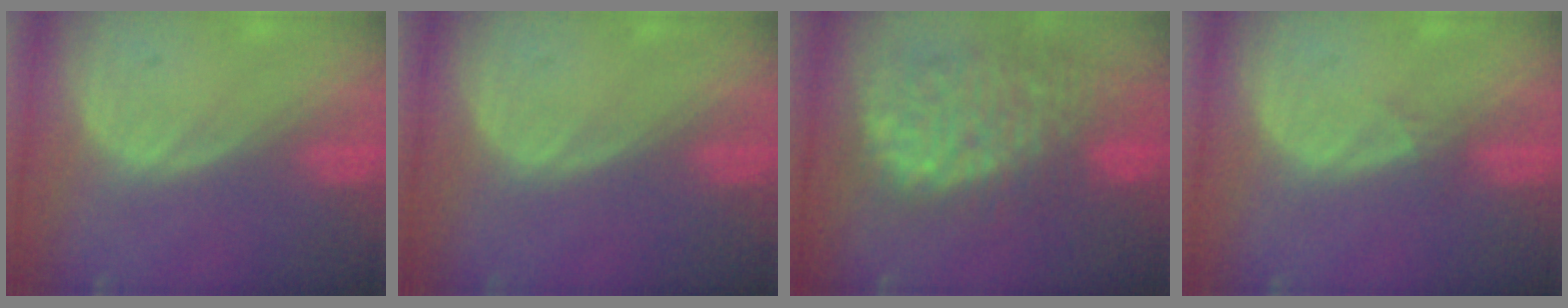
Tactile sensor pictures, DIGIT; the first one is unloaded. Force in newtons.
{"total": 0.0}
{"total": 13.1, "press": 11.2, "slide": 6.8}
{"total": 0.7, "press": 0.7, "slide": 0.2}